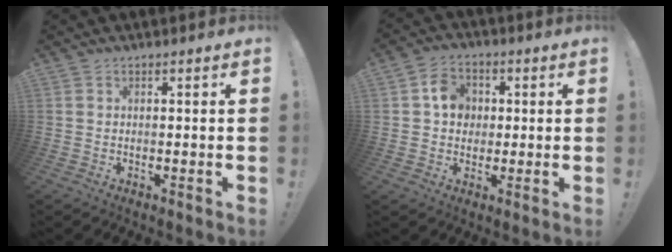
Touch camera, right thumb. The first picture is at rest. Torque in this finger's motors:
{"motor_torque": [0.07, 0.10, 0.15, 0.23, 0.01]}